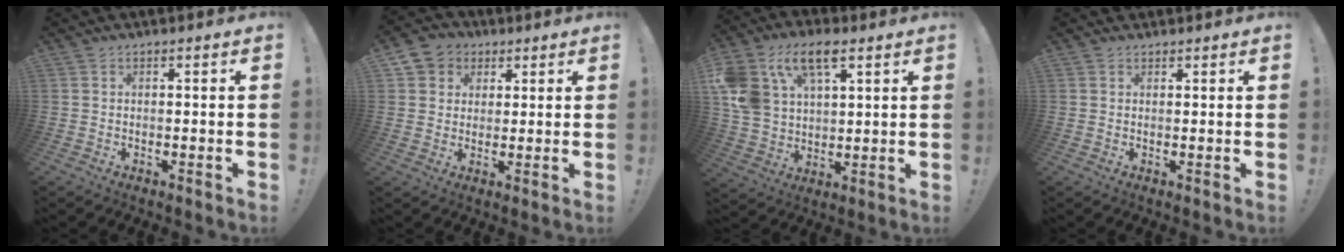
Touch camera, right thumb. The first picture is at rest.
{"total": 6.3, "force": [2.1, 5.8, 1.3], "torque": [-0.022, -0.007, 0.044]}
{"total": 15.6, "force": [7.7, 9.8, 9.3], "torque": [-0.189, -0.027, 0.146]}
{"total": 1.1, "force": [0.9, 0.7, 0.2], "torque": [-0.004, -0.001, 0.017]}